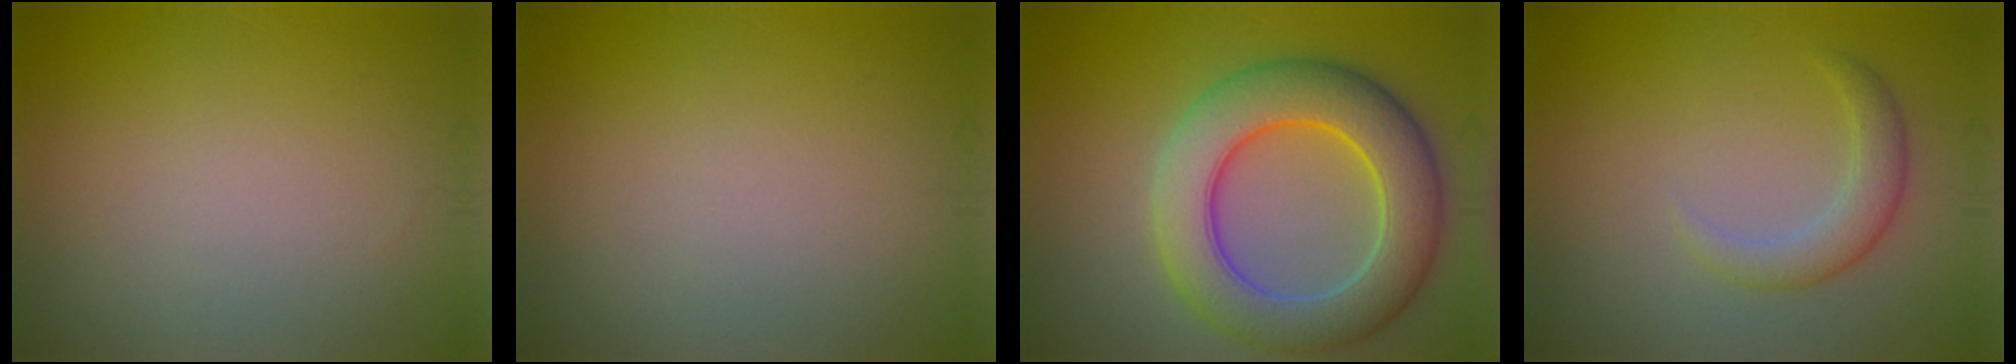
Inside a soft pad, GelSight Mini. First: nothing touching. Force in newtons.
{"total": 0.0}
{"total": 9.3, "press": 9.3, "slide": 0.3}
{"total": 2.4, "press": 2.4, "slide": 0.1}